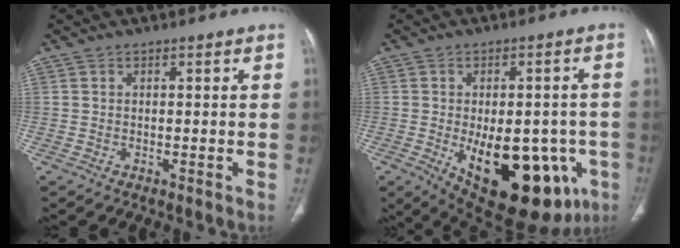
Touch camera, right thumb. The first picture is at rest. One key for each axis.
{"total": 23.7, "fx": -7.5, "fy": 12.0, "fz": 19.0, "tx": -0.217, "ty": -0.003, "tz": -0.073}